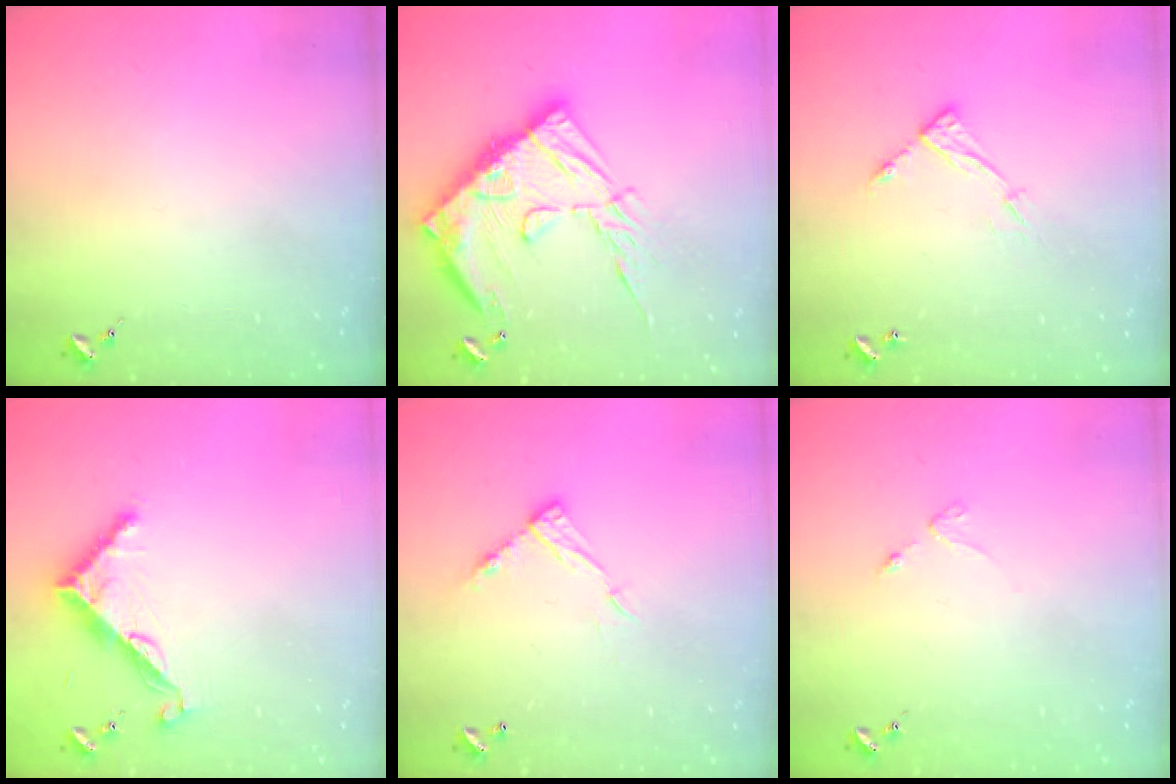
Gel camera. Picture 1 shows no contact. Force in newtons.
{"total": 22.5, "press": 22.4, "slide": 2.1}
{"total": 8.1, "press": 8.1, "slide": 0.6}
{"total": 8.5, "press": 8.5, "slide": 0.6}
{"total": 9.4, "press": 9.4, "slide": 0.1}
{"total": 2.5, "press": 2.4, "slide": 0.4}